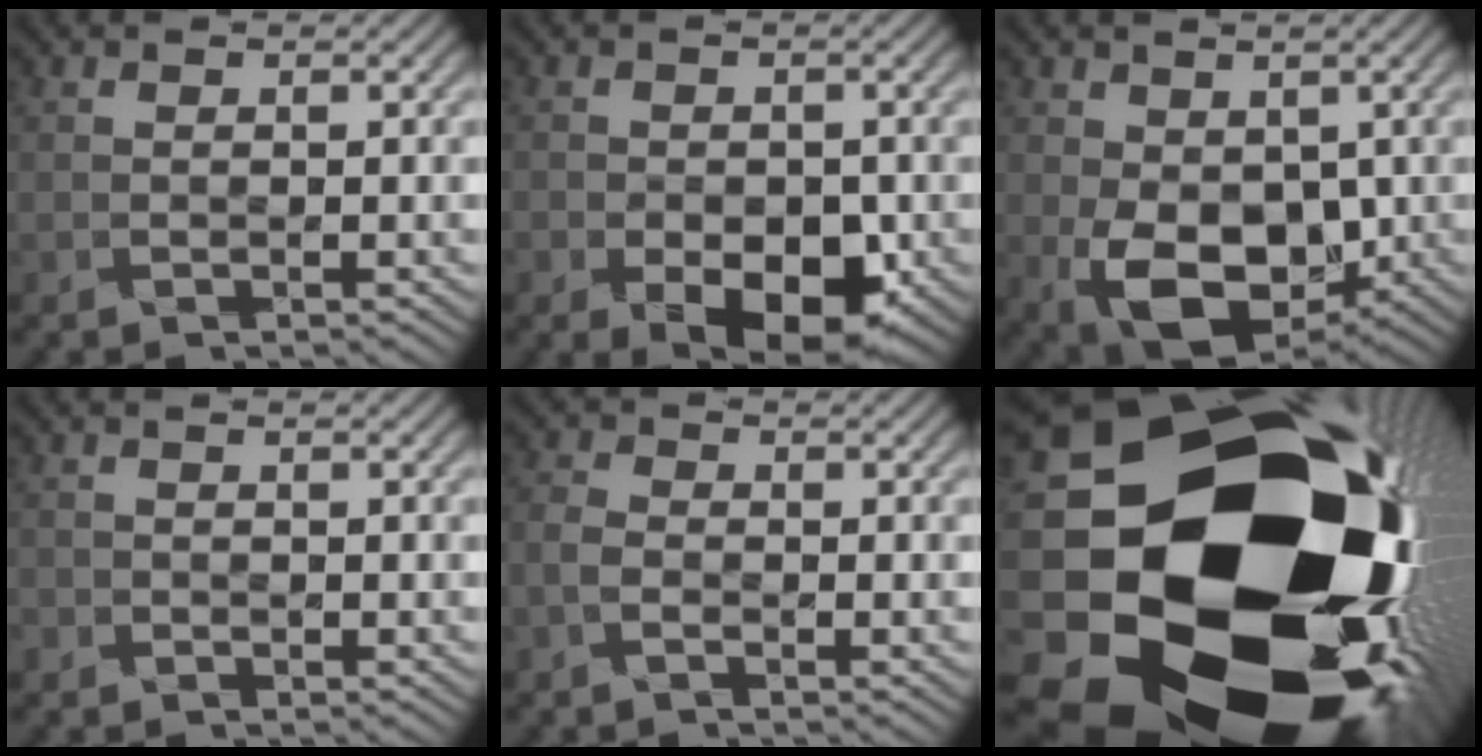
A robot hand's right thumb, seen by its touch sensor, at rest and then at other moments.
{"total": 9.1, "force": [-4.1, 5.8, 5.8], "torque": [-0.084, -0.020, -0.070]}
{"total": 11.0, "force": [-2.1, 7.1, 8.1], "torque": [-0.165, -0.025, -0.030]}
{"total": 1.3, "force": [-0.9, 1.0, 0.0], "torque": [-0.012, 0.007, -0.014]}
{"total": 2.2, "force": [-1.5, 0.7, 1.5], "torque": [-0.057, 0.004, -0.025]}
{"total": 24.1, "force": [-6.6, 19.0, 13.2], "torque": [-0.220, -0.060, -0.126]}